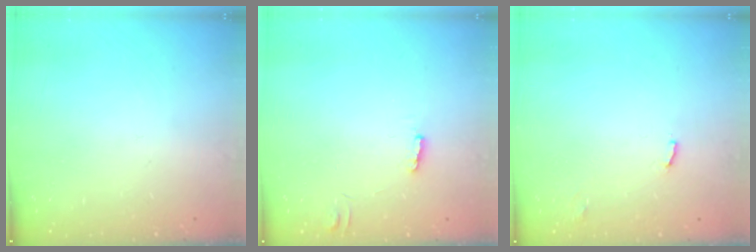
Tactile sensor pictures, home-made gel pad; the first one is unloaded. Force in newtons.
{"total": 2.6, "press": 2.6, "slide": 0.4}
{"total": 4.5, "press": 4.5, "slide": 0.2}